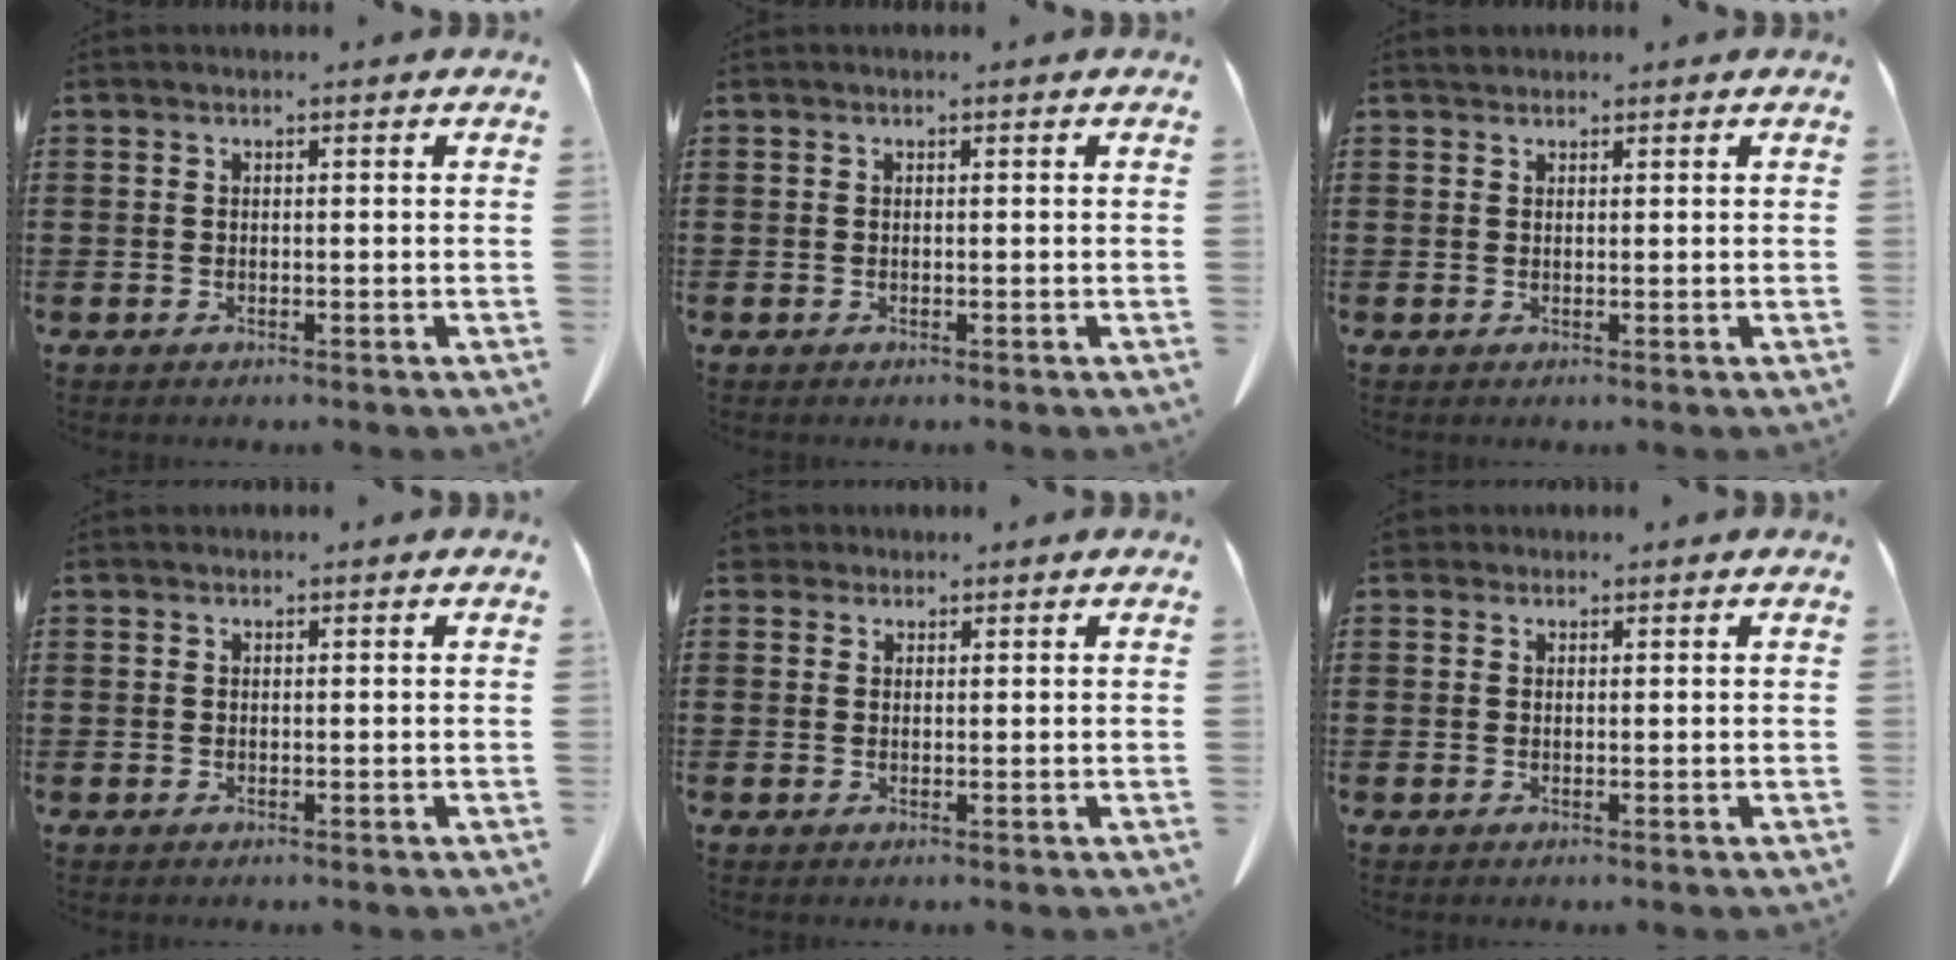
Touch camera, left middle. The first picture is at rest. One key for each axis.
{"total": 0.0}
{"total": 0.8, "fx": 0.8, "fy": 0.3, "fz": 0.1, "tx": 0.003, "ty": -0.003, "tz": 0.014}
{"total": 0.0}
{"total": 2.0, "fx": 1.6, "fy": 1.1, "fz": 0.4, "tx": -0.016, "ty": 0.007, "tz": 0.033}
{"total": 0.9, "fx": 0.7, "fy": 0.6, "fz": 0.2, "tx": -0.009, "ty": 0.004, "tz": 0.014}